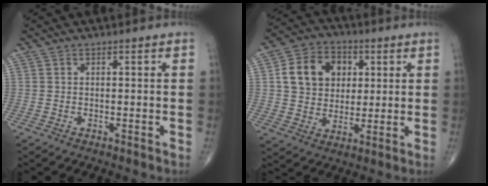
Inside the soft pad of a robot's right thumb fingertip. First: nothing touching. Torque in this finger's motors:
{"motor_torque": [1.43, 1.73, 0.41, -0.23, 0.09]}